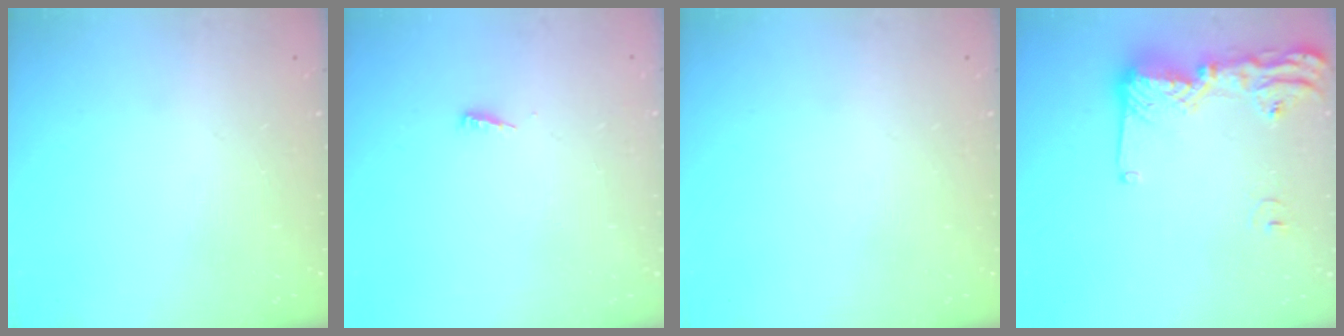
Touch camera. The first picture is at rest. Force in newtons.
{"total": 3.5, "press": 3.4, "slide": 0.3}
{"total": 0.0}
{"total": 16.1, "press": 16.1, "slide": 1.2}